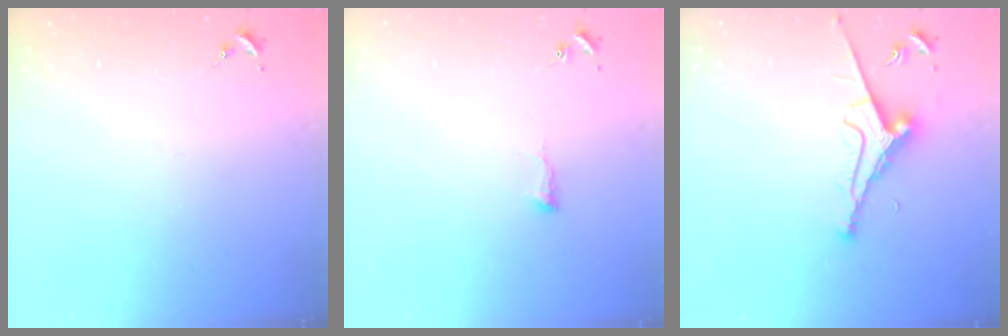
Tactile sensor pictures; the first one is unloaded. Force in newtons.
{"total": 6.5, "press": 6.5, "slide": 0.5}
{"total": 9.1, "press": 9.0, "slide": 1.3}